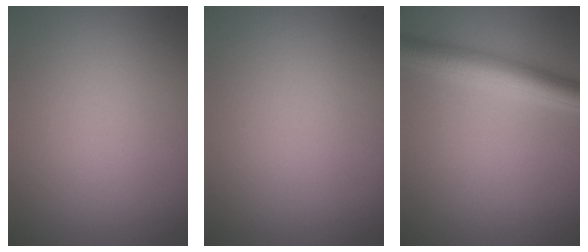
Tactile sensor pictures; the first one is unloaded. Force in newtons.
{"total": 0.0}
{"total": 4.7, "press": 4.7, "slide": 0.1}